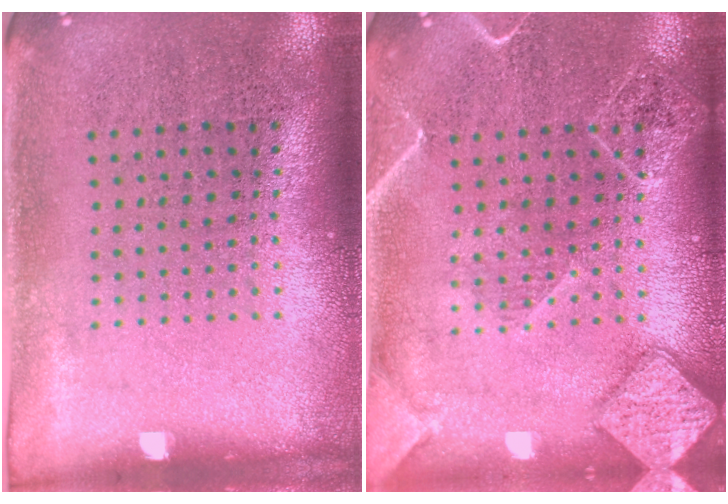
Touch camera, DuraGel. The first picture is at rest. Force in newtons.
{"total": 3.3, "press": 3.3, "slide": 0.4}